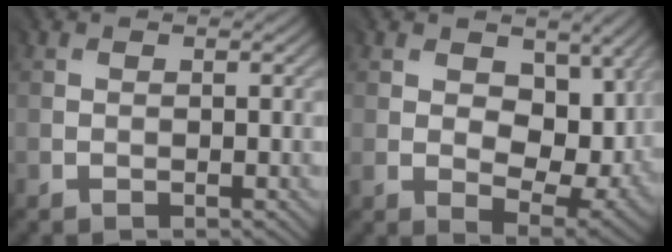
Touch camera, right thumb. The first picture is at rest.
{"total": 9.9, "force": [1.8, 6.3, 7.4], "torque": [-0.138, -0.020, 0.043]}